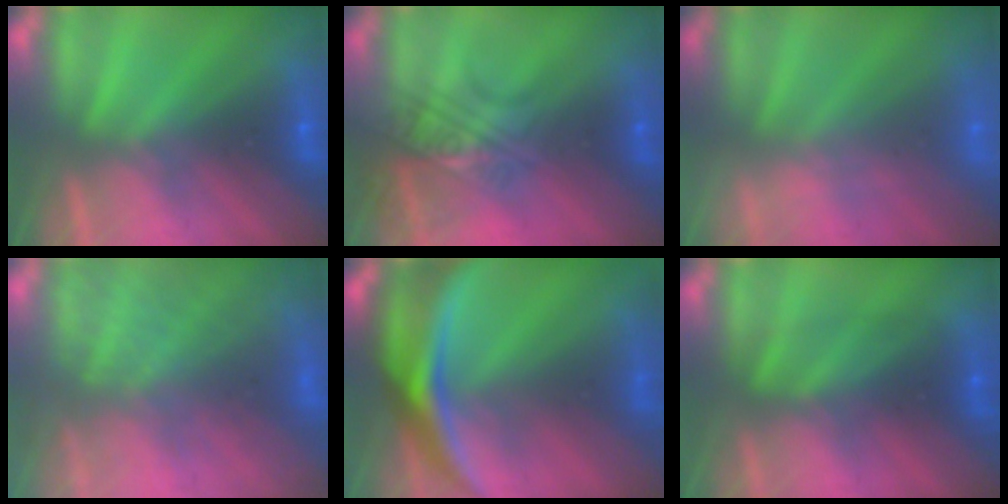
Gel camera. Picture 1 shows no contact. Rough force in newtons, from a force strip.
{"total": 2.5}
{"total": 1.9}
{"total": 6.9}
{"total": 11.7}
{"total": 2.4}